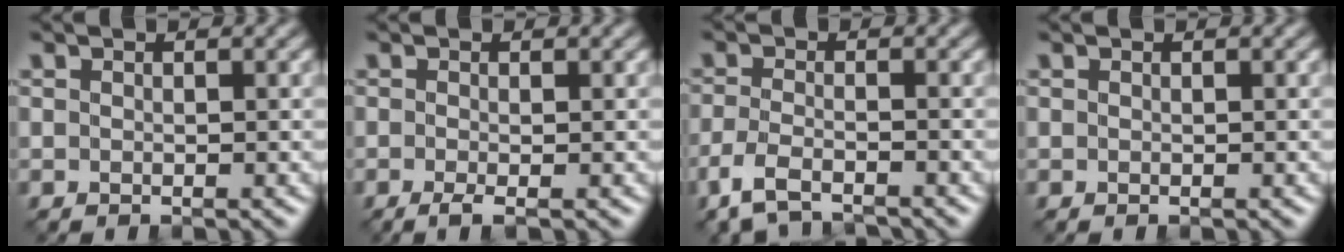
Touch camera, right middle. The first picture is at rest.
{"total": 1.1, "force": [-0.5, -0.1, 1.0], "torque": [-0.025, -0.003, -0.013]}
{"total": 3.9, "force": [-3.1, 1.1, 2.1], "torque": [-0.052, -0.009, -0.068]}
{"total": 0.0}